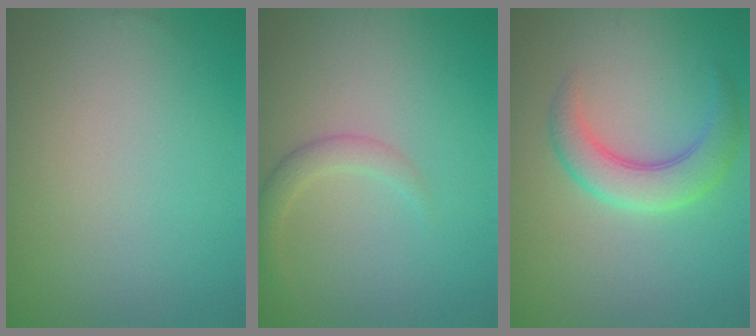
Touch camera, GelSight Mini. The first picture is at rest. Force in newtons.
{"total": 1.8, "press": 1.8, "slide": 0.1}
{"total": 4.0, "press": 4.0, "slide": 0.0}